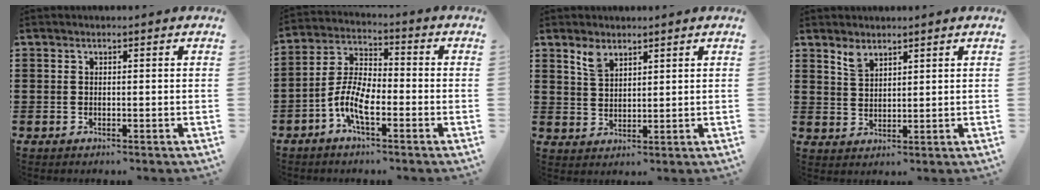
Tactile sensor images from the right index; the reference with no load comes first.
{"total": 7.3, "force": [-3.3, 2.9, 5.8], "torque": [-0.148, -0.006, -0.070]}
{"total": 3.6, "force": [2.6, 1.7, 1.7], "torque": [-0.042, 0.004, 0.049]}
{"total": 3.0, "force": [2.3, 1.4, 1.2], "torque": [-0.030, 0.003, 0.045]}